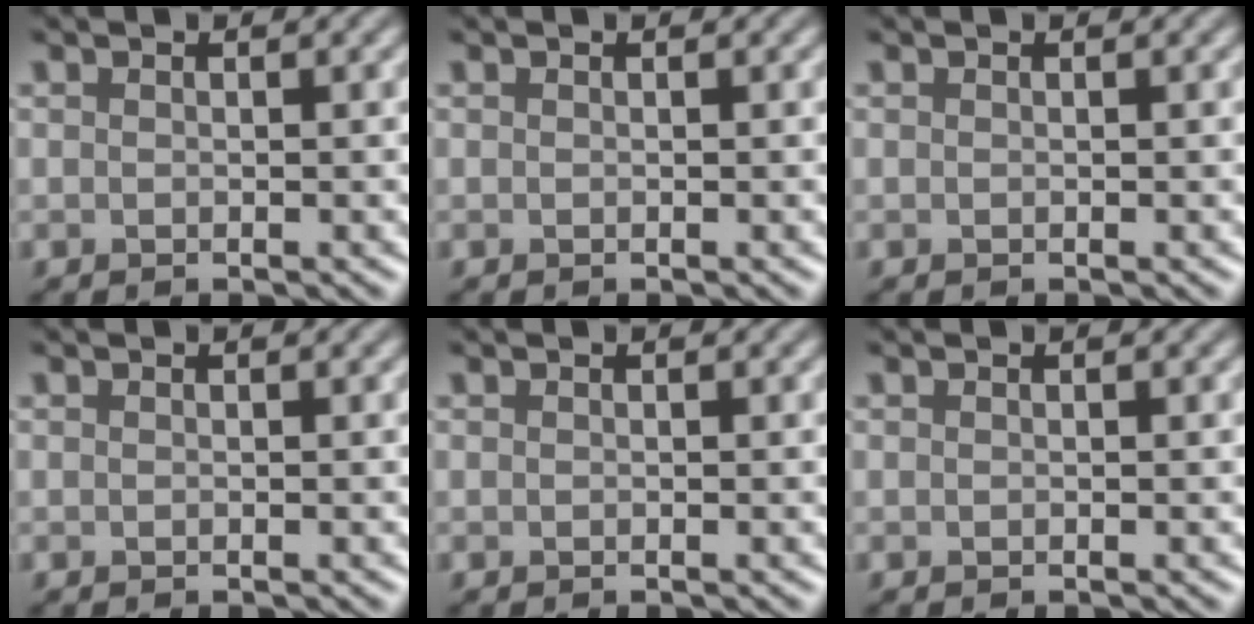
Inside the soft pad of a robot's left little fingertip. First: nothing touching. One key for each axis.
{"total": 0.0}
{"total": 0.0}
{"total": 0.0}
{"total": 0.0}
{"total": 0.0}